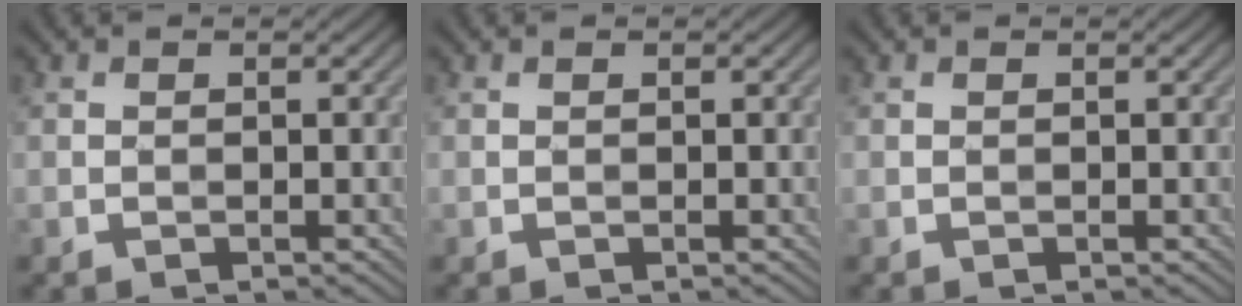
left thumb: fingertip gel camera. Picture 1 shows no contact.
{"total": 0.0}
{"total": 0.0}